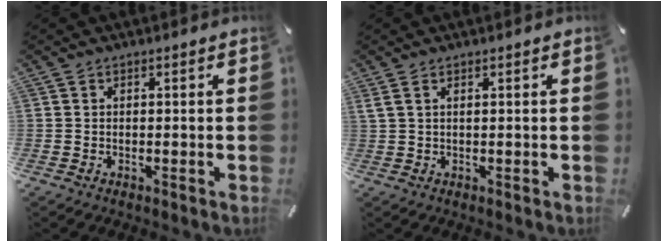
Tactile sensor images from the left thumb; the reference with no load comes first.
{"total": 1.3, "force": [0.5, 0.3, 1.2], "torque": [-0.023, 0.001, 0.008]}